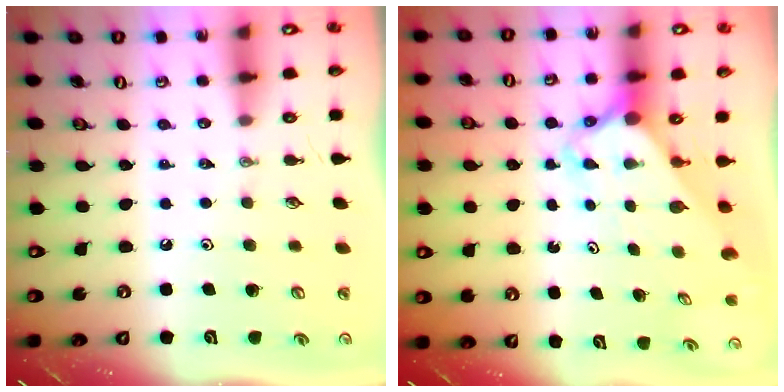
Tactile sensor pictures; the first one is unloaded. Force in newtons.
{"total": 2.8, "press": 2.8, "slide": 0.2}